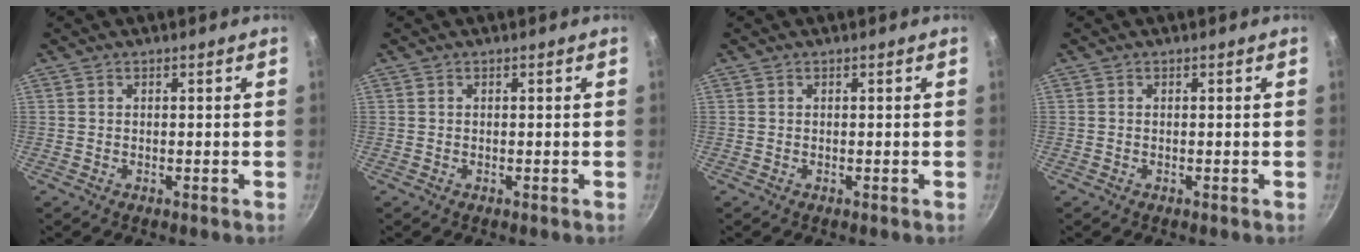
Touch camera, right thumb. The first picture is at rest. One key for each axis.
{"total": 0.0}
{"total": 0.0}
{"total": 0.0}